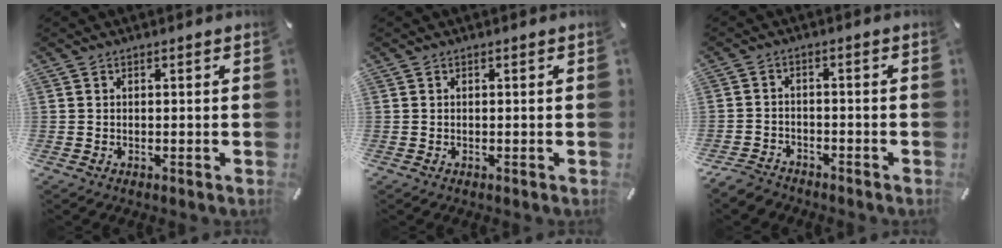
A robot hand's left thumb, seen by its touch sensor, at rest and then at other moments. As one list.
[{"total": 0.0}, {"total": 4.2, "force": [-3.7, 1.8, 0.7], "torque": [-0.024, 0.018, -0.076]}]